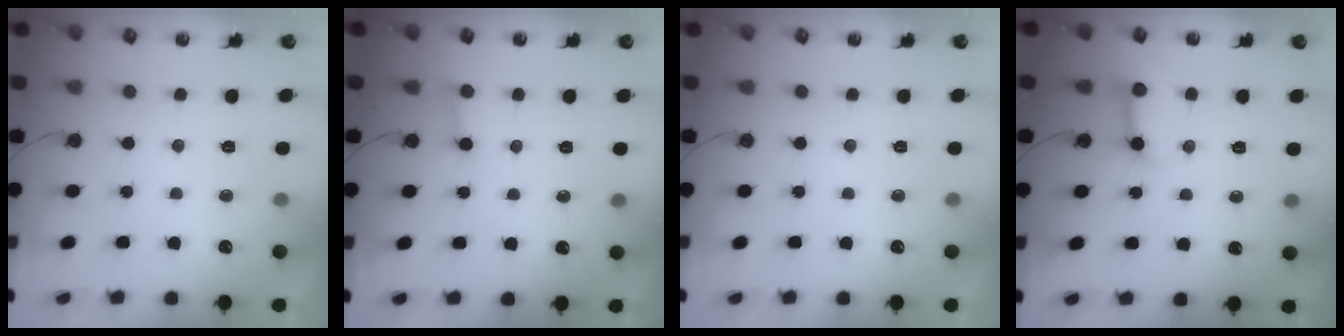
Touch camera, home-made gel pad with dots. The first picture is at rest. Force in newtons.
{"total": 2.9, "press": 2.9, "slide": 0.2}
{"total": 0.0}
{"total": 8.6, "press": 8.5, "slide": 1.0}